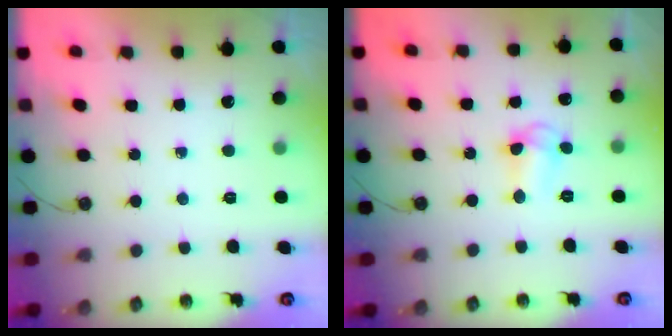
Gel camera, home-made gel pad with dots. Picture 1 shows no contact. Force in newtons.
{"total": 4.7, "press": 4.6, "slide": 0.8}